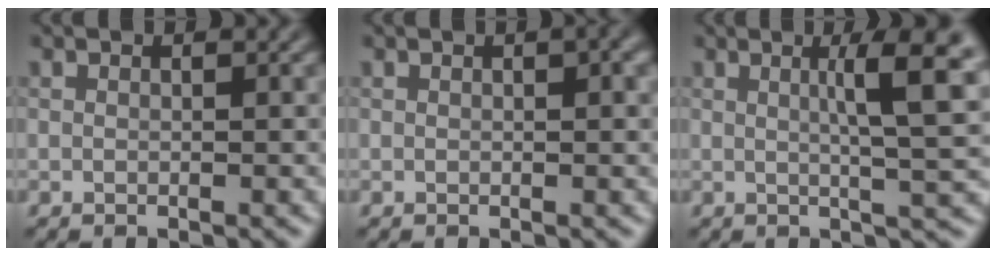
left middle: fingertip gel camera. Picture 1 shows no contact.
{"total": 1.6, "force": [0.5, 0.2, 1.5], "torque": [-0.020, 0.003, 0.007]}
{"total": 6.7, "force": [1.6, 1.2, 6.4], "torque": [-0.083, 0.007, 0.022]}